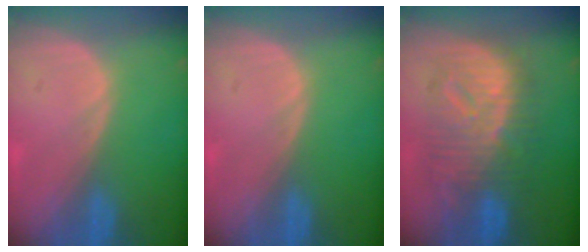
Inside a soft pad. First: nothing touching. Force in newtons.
{"total": 0.0}
{"total": 10.8, "press": 10.8, "slide": 0.8}